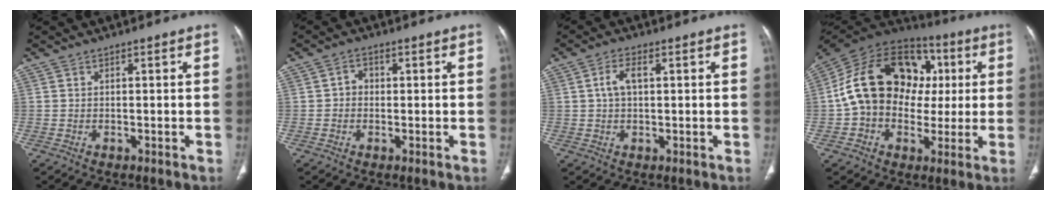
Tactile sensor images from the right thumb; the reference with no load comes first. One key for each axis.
{"total": 2.5, "fx": 0.1, "fy": 2.1, "fz": 1.3, "tx": -0.010, "ty": 0.010, "tz": -0.004}
{"total": 4.2, "fx": 1.0, "fy": 2.2, "fz": 3.4, "tx": -0.072, "ty": 0.008, "tz": 0.018}
{"total": 21.6, "fx": 1.8, "fy": 16.8, "fz": 13.5, "tx": -0.210, "ty": 0.047, "tz": 0.028}